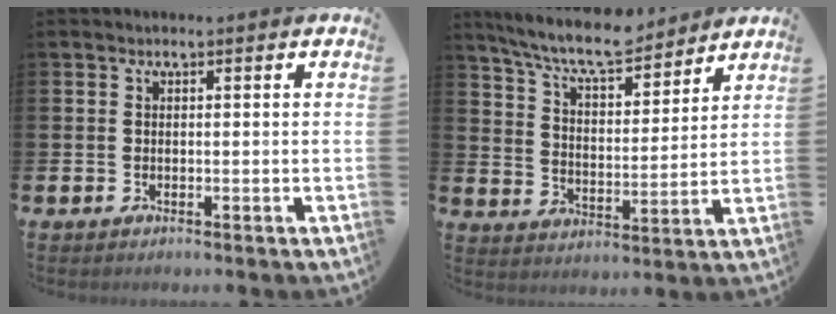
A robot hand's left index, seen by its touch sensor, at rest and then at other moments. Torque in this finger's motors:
{"motor_torque": [1.05, -1.09, 0.87, 0.21]}